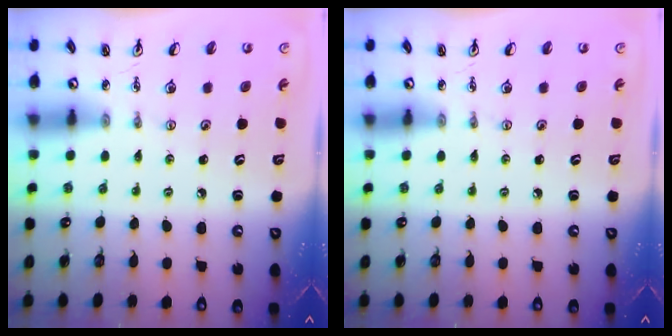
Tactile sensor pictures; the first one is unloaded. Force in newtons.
{"total": 0.0}